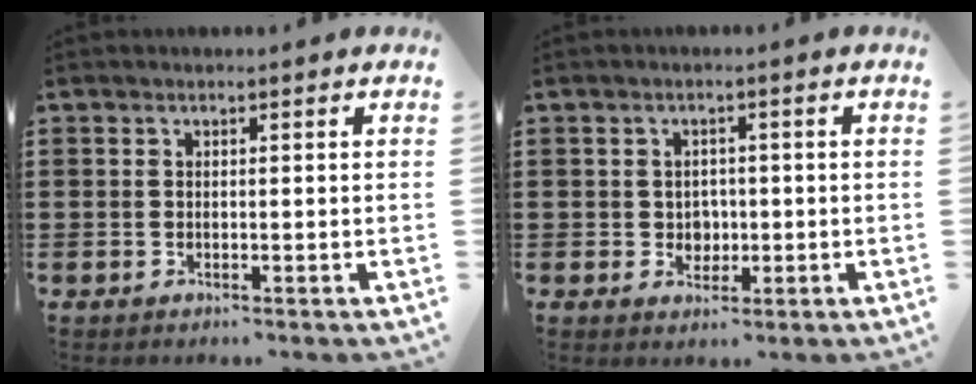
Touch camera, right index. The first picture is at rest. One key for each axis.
{"total": 2.4, "fx": -0.1, "fy": 2.2, "fz": 0.9, "tx": -0.017, "ty": 0.004, "tz": -0.008}